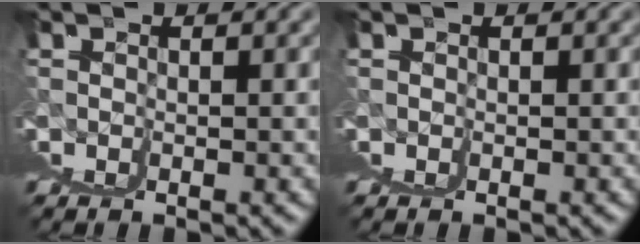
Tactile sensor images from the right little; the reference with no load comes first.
{"total": 0.0}